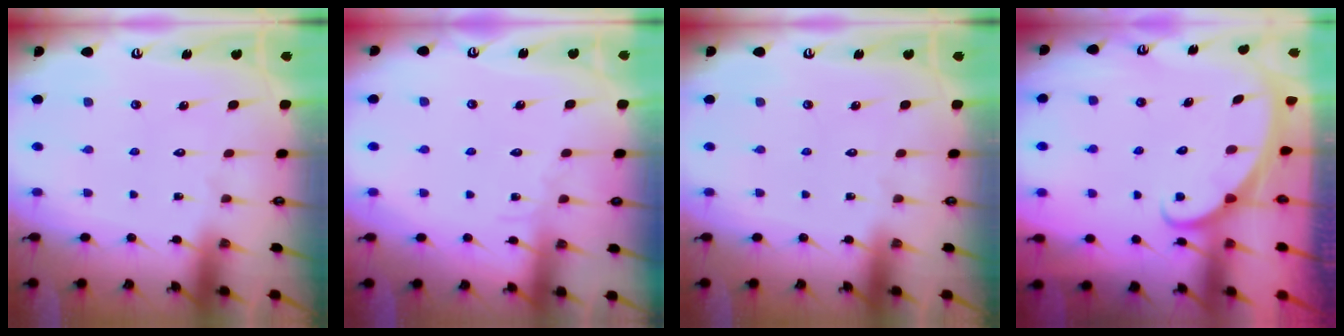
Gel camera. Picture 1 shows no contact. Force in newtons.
{"total": 4.5, "press": 4.5, "slide": 0.5}
{"total": 0.0}
{"total": 2.1, "press": 2.1, "slide": 0.1}